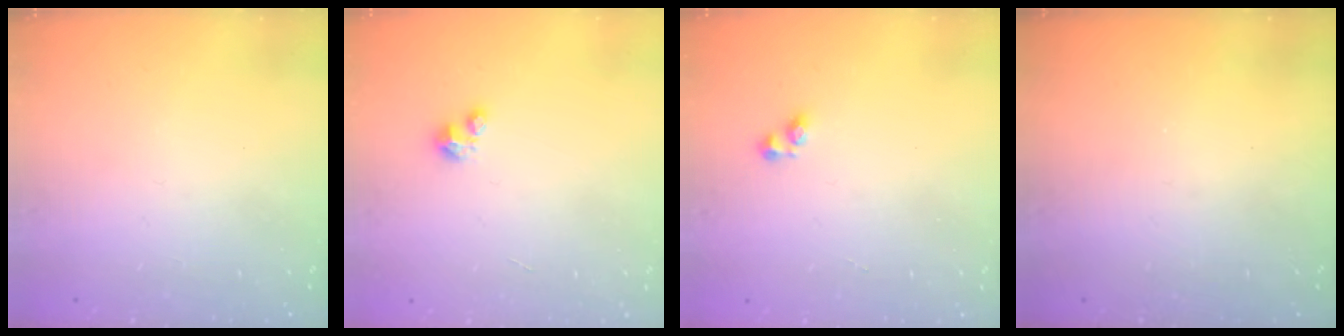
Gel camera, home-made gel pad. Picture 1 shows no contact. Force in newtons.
{"total": 2.6, "press": 2.6, "slide": 0.2}
{"total": 2.6, "press": 2.5, "slide": 0.6}
{"total": 0.0}